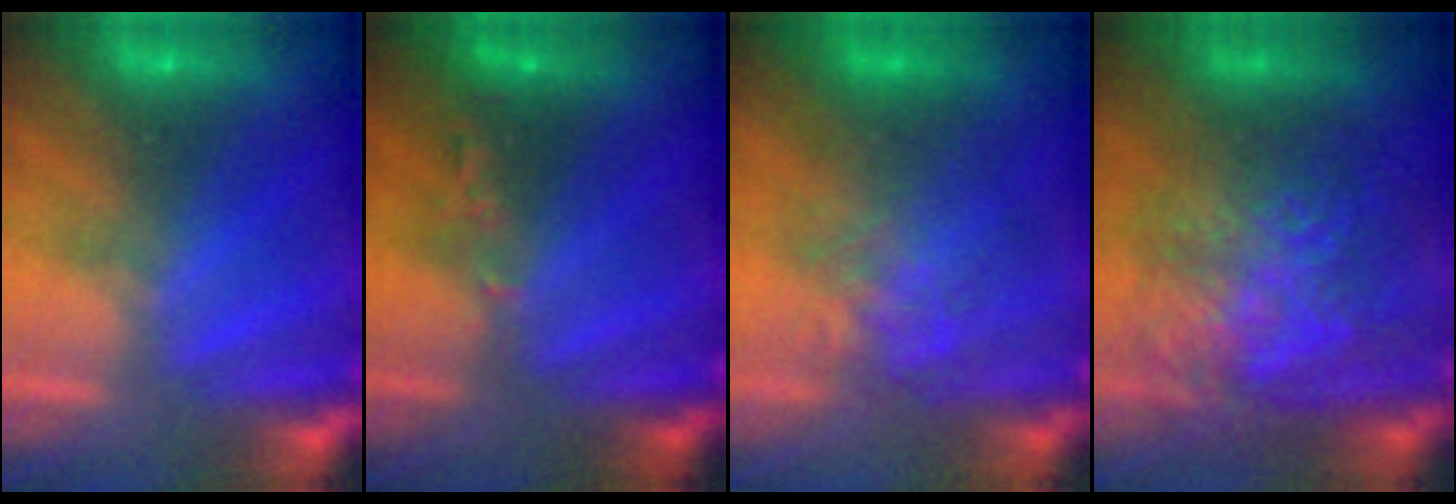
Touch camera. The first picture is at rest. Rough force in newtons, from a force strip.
{"total": 2.5}
{"total": 2.2}
{"total": 7.7}